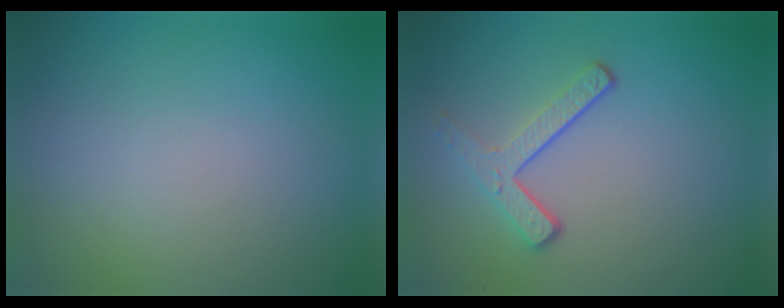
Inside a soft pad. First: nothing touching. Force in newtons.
{"total": 3.0, "press": 2.2, "slide": 2.0}